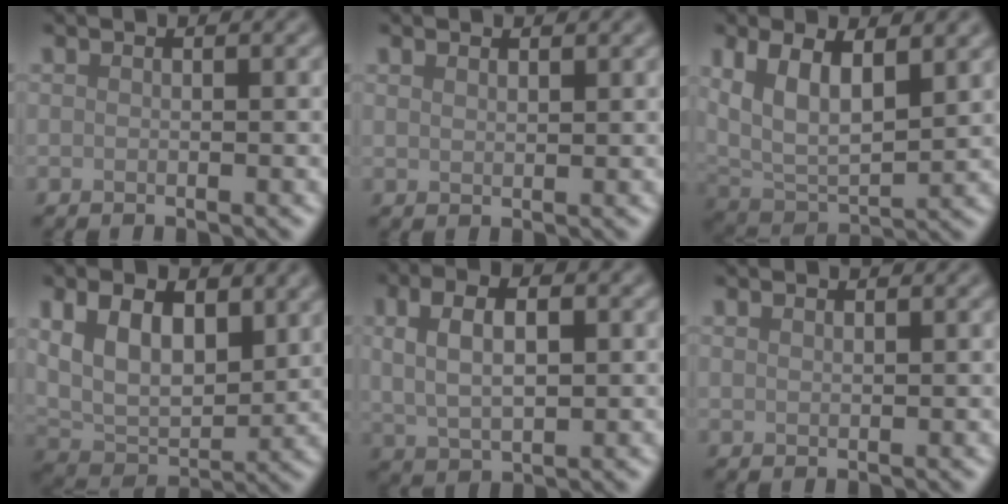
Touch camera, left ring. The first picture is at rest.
{"total": 1.0, "force": [0.9, 0.3, 0.4], "torque": [-0.012, -0.001, 0.019]}
{"total": 7.4, "force": [2.8, 3.6, 5.8], "torque": [-0.126, -0.003, 0.050]}
{"total": 7.5, "force": [2.5, 4.4, 5.5], "torque": [-0.104, -0.009, 0.045]}
{"total": 5.5, "force": [1.2, 2.8, 4.5], "torque": [-0.088, 0.005, 0.024]}
{"total": 0.7, "force": [0.6, 0.3, 0.3], "torque": [-0.009, 0.000, 0.012]}